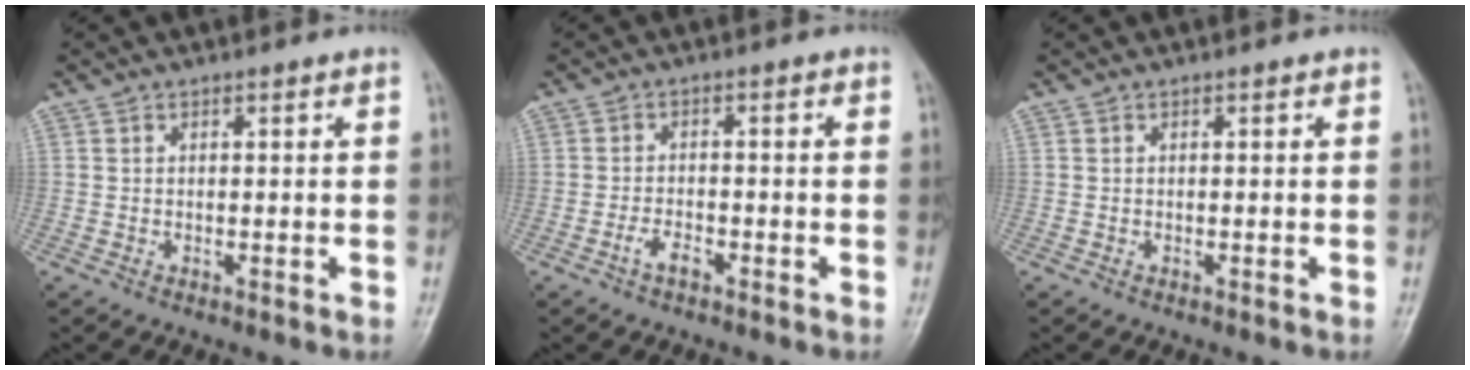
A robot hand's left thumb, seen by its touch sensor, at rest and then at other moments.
{"total": 2.8, "force": [-1.7, 1.3, 1.7], "torque": [-0.034, 0.013, -0.035]}
{"total": 0.0}